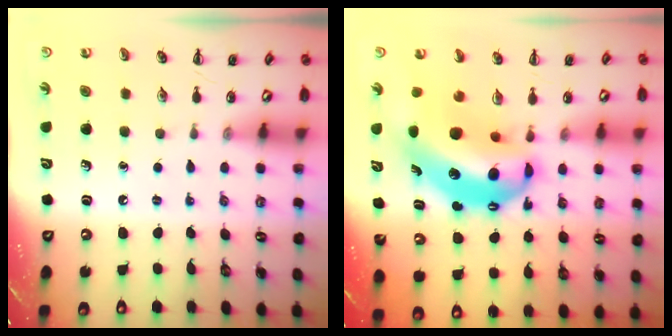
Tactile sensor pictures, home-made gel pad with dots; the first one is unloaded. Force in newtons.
{"total": 14.7, "press": 14.3, "slide": 3.6}